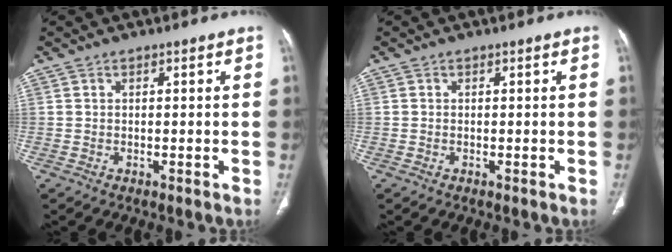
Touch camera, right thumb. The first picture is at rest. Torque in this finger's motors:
{"motor_torque": [1.16, 0.61, -0.03, -0.52, 0.01]}